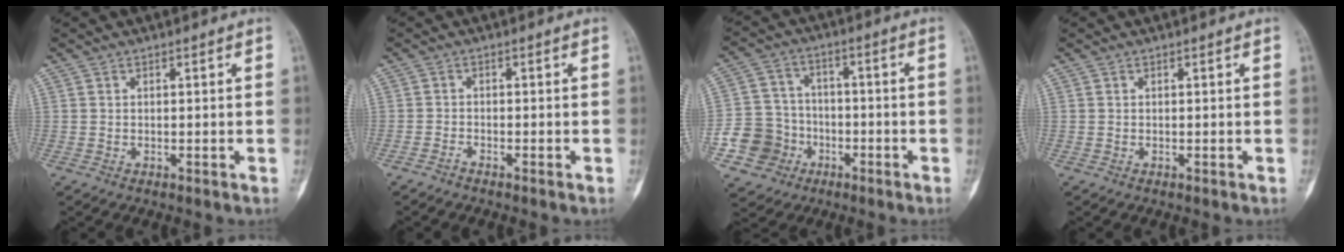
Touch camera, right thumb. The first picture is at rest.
{"total": 1.1, "force": [-1.1, 0.1, 0.2], "torque": [-0.007, 0.002, -0.025]}
{"total": 10.4, "force": [-4.3, 9.3, 1.9], "torque": [-0.011, 0.041, -0.072]}
{"total": 0.0}